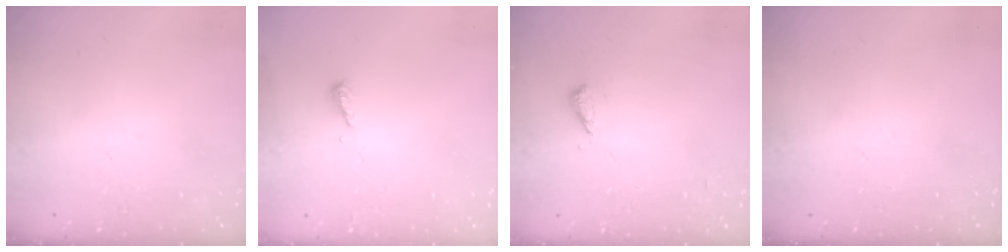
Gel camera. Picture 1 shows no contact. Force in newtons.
{"total": 5.1, "press": 5.1, "slide": 0.5}
{"total": 8.3, "press": 8.3, "slide": 0.9}
{"total": 0.0}